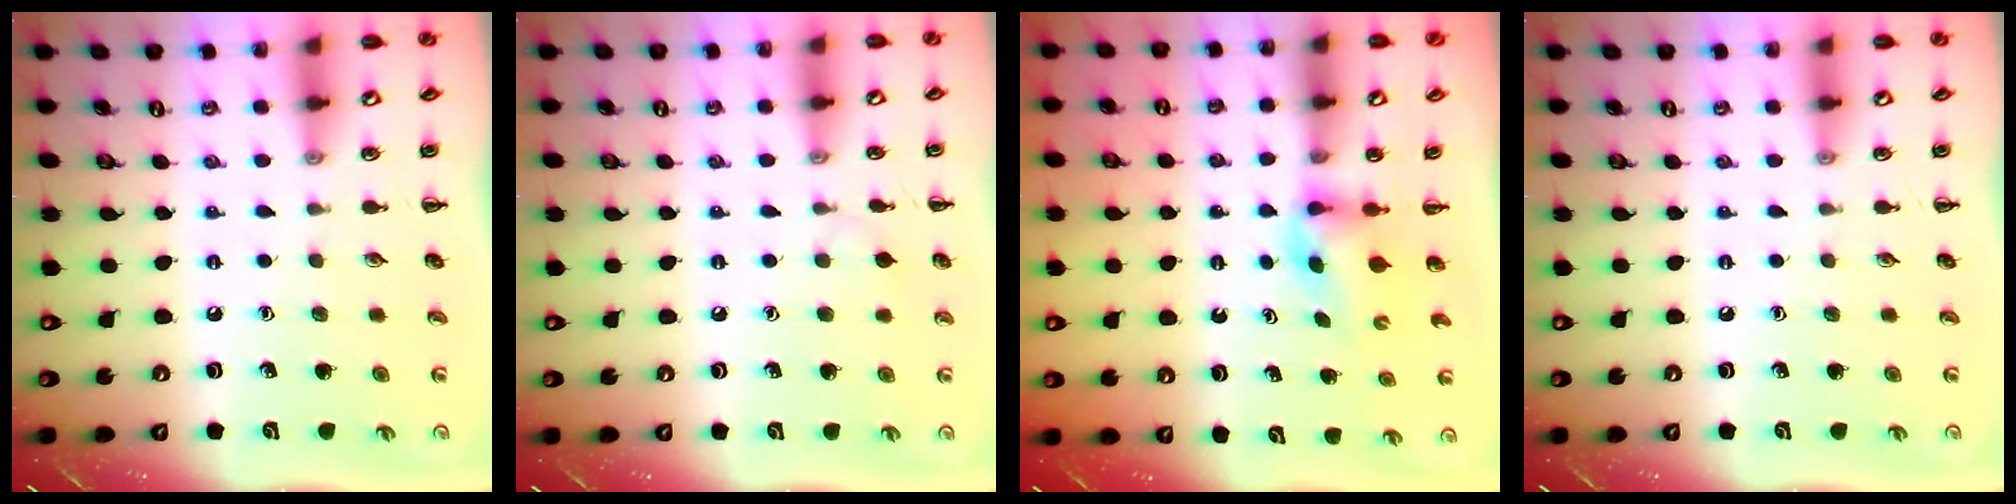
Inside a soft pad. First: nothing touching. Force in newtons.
{"total": 4.0, "press": 3.7, "slide": 1.6}
{"total": 2.9, "press": 2.7, "slide": 1.0}
{"total": 0.0}